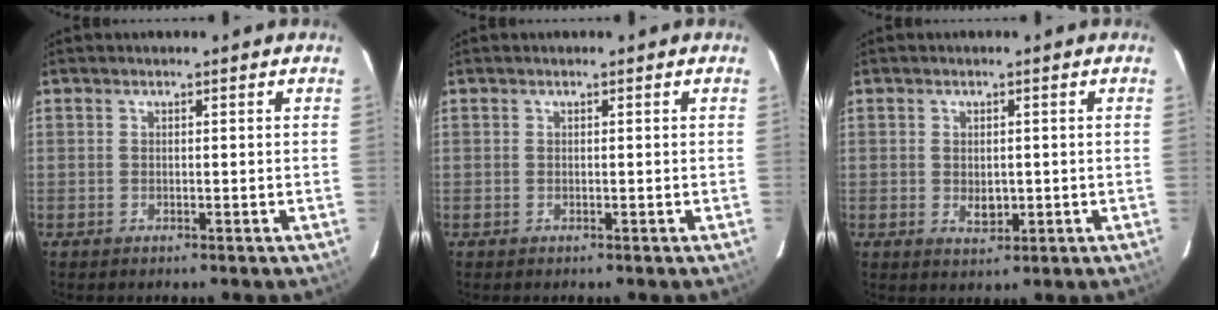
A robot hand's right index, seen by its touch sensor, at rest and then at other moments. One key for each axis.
{"total": 0.0}
{"total": 3.1, "fx": -0.4, "fy": 2.1, "fz": 2.3, "tx": -0.037, "ty": -0.004, "tz": -0.001}